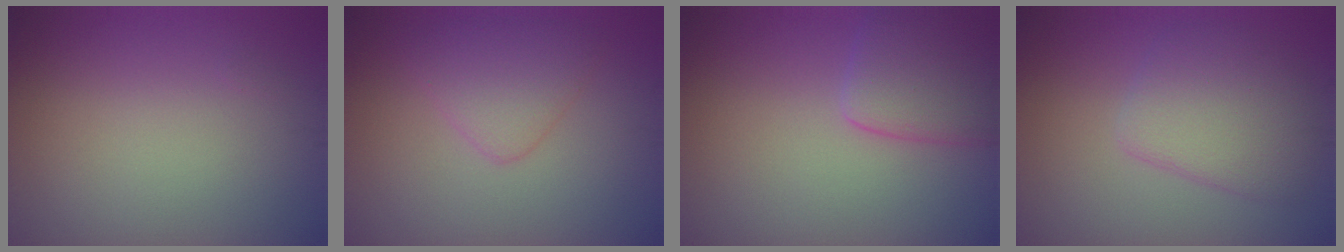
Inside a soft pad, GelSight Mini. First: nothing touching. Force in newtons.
{"total": 3.0, "press": 3.0, "slide": 0.0}
{"total": 3.8, "press": 3.7, "slide": 0.3}
{"total": 4.4, "press": 4.4, "slide": 0.2}